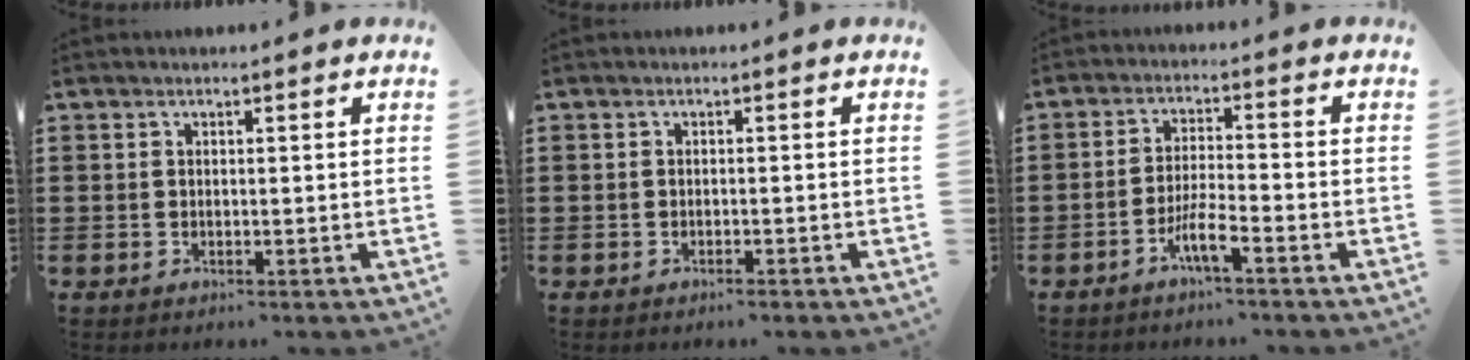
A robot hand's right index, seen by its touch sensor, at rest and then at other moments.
{"total": 0.5, "force": [-0.5, 0.0, 0.3], "torque": [-0.007, -0.003, -0.008]}
{"total": 4.5, "force": [-3.0, 0.3, 3.4], "torque": [-0.079, -0.007, -0.061]}